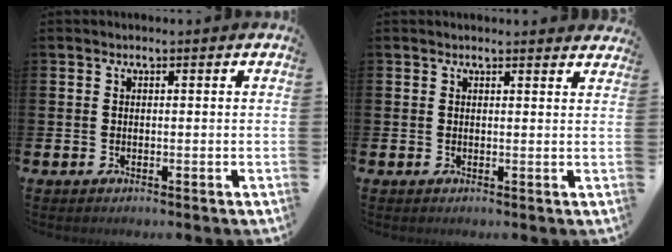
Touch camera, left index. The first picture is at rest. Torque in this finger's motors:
{"motor_torque": [0.45, -1.69, 0.07, 0.01]}